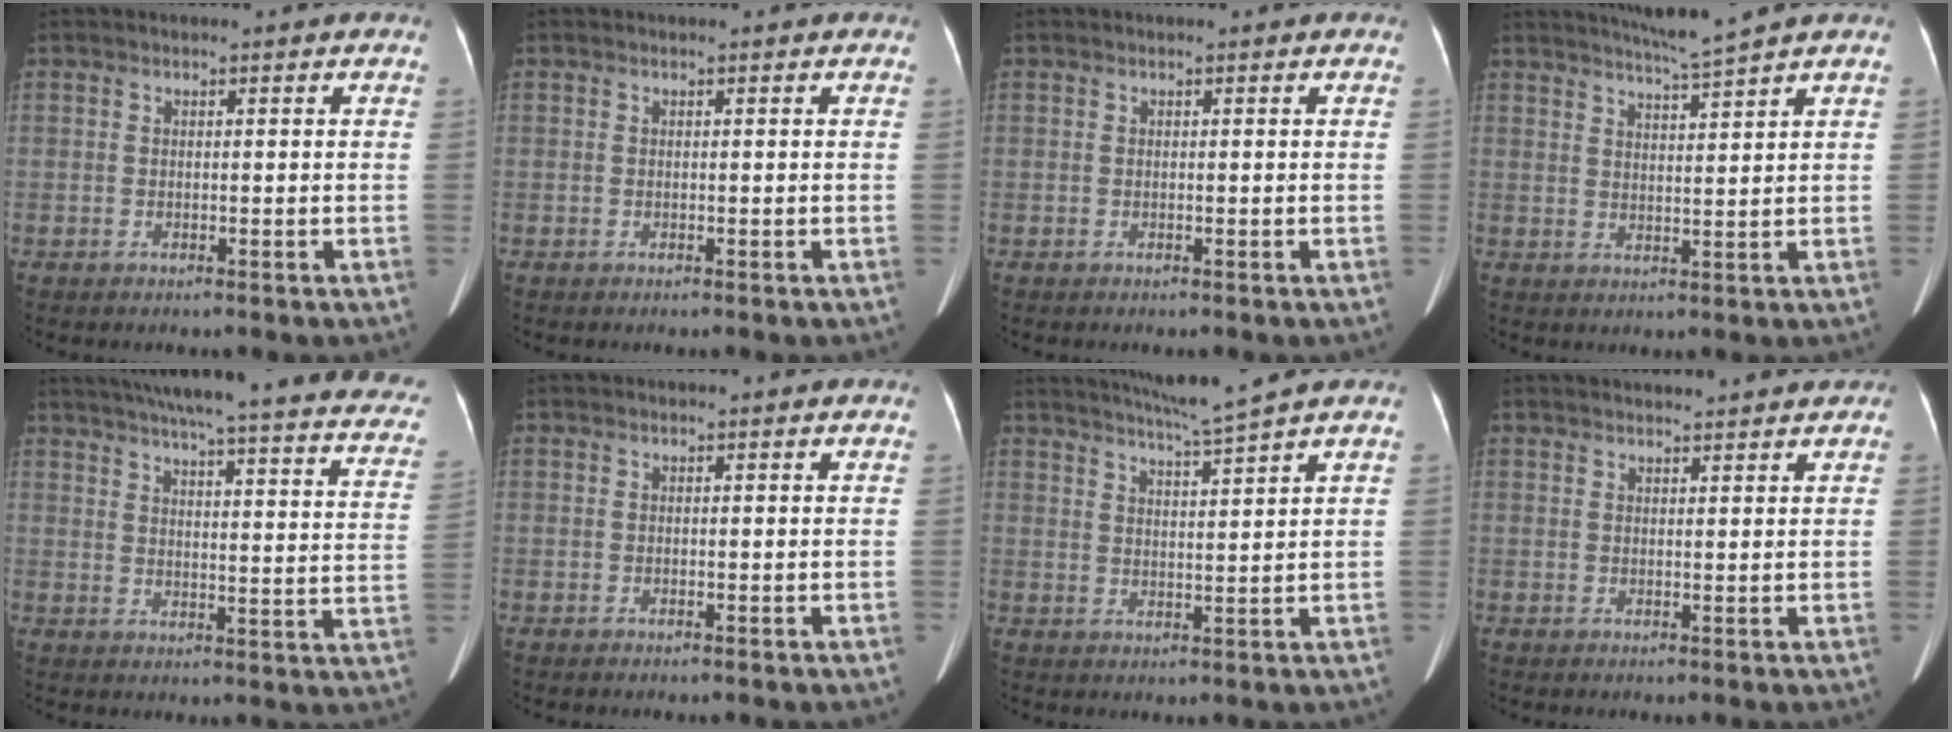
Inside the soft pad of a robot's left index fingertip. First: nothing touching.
{"total": 0.0}
{"total": 0.0}
{"total": 5.3, "force": [4.6, -1.7, 1.9], "torque": [-0.035, -0.009, 0.082]}
{"total": 32.0, "force": [27.4, 3.2, 16.2], "torque": [-0.192, -0.045, 0.321]}
{"total": 0.0}
{"total": 6.4, "force": [5.5, -2.0, 2.5], "torque": [-0.045, -0.009, 0.096]}
{"total": 4.8, "force": [4.6, 0.7, 1.3], "torque": [-0.017, 0.021, 0.050]}